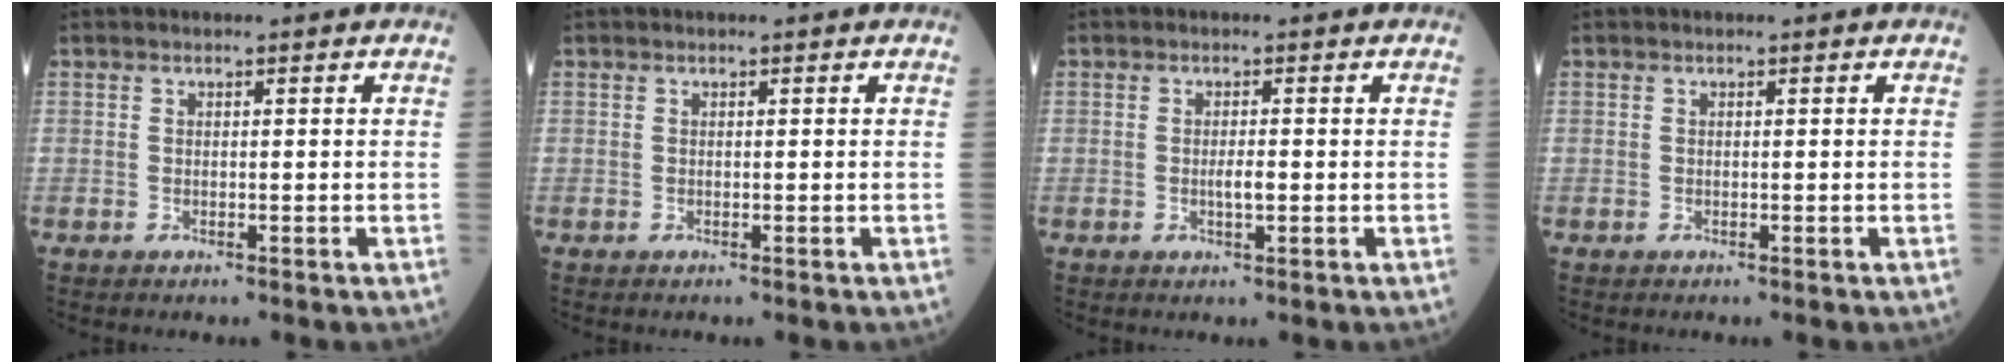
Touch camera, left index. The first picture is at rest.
{"total": 0.0}
{"total": 1.7, "force": [-0.3, 0.4, 1.6], "torque": [-0.031, 0.000, -0.004]}
{"total": 0.0}